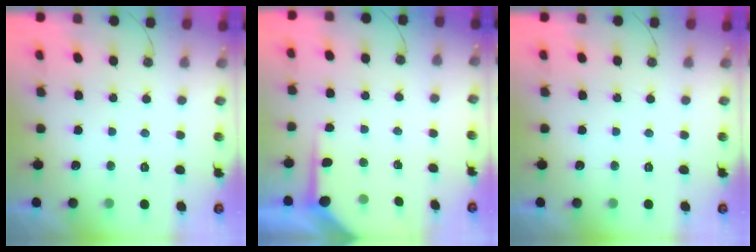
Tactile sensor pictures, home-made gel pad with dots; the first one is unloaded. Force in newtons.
{"total": 4.5, "press": 4.5, "slide": 0.2}
{"total": 0.0}